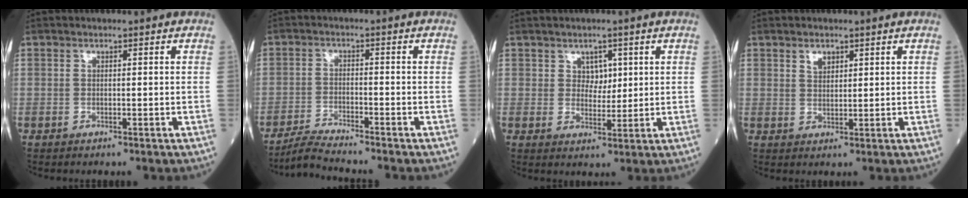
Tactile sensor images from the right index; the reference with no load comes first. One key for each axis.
{"total": 4.6, "fx": -4.3, "fy": -1.2, "fz": 1.0, "tx": -0.028, "ty": -0.024, "tz": -0.083}
{"total": 3.1, "fx": 1.3, "fy": 2.2, "fz": 1.7, "tx": -0.021, "ty": 0.000, "tz": 0.022}
{"total": 2.1, "fx": 1.4, "fy": 1.2, "fz": 1.1, "tx": -0.020, "ty": 0.002, "tz": 0.030}